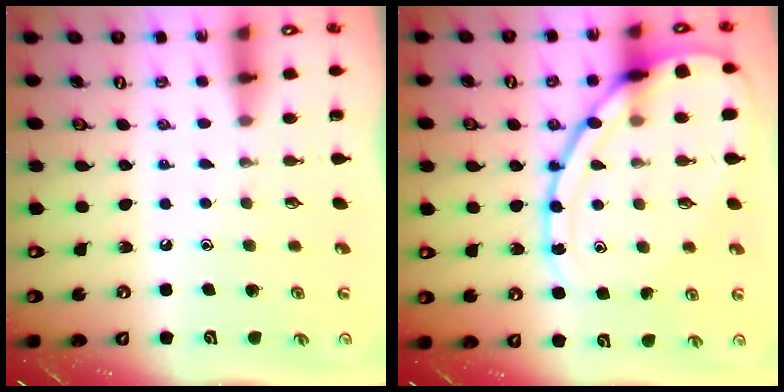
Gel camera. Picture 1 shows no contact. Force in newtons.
{"total": 17.2, "press": 17.1, "slide": 1.8}